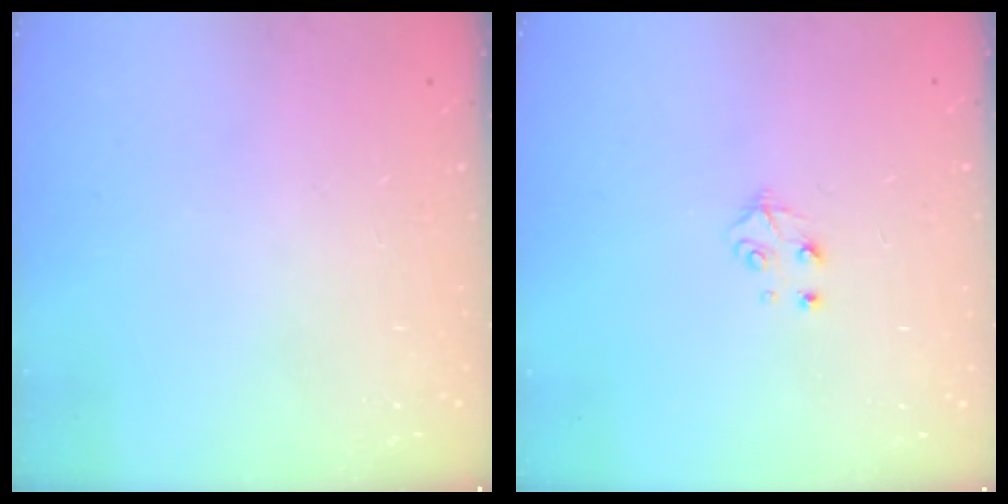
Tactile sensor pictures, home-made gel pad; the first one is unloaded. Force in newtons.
{"total": 4.5, "press": 4.5, "slide": 0.4}